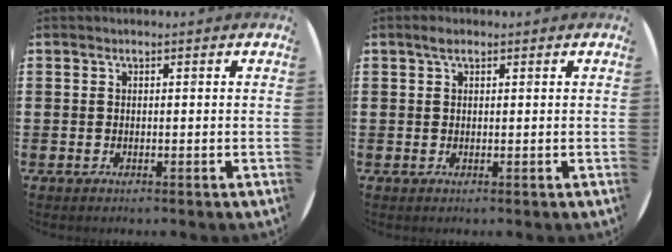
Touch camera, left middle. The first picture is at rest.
{"total": 1.2, "force": [0.7, 0.6, 0.8], "torque": [-0.010, 0.002, 0.011]}